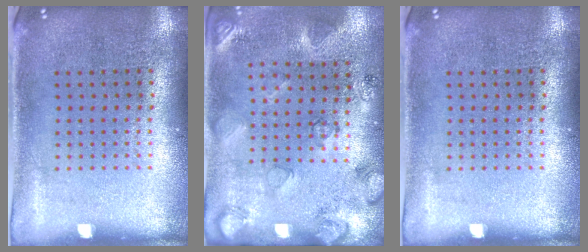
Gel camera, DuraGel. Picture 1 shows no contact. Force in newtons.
{"total": 2.1, "press": 1.8, "slide": 1.2}
{"total": 0.0}